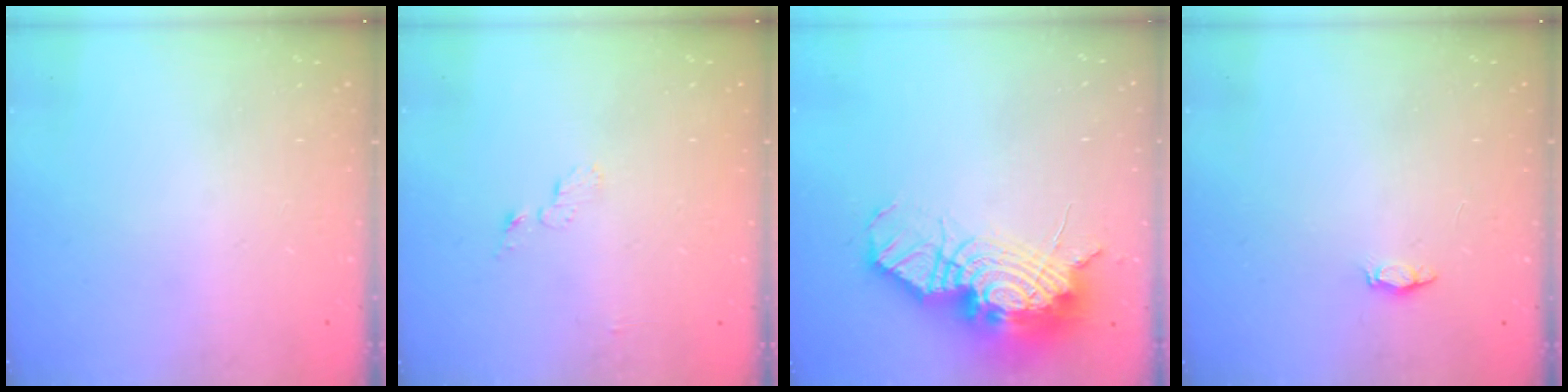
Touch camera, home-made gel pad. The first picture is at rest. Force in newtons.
{"total": 3.9, "press": 3.9, "slide": 0.4}
{"total": 20.7, "press": 20.6, "slide": 2.1}
{"total": 2.2, "press": 2.2, "slide": 0.3}